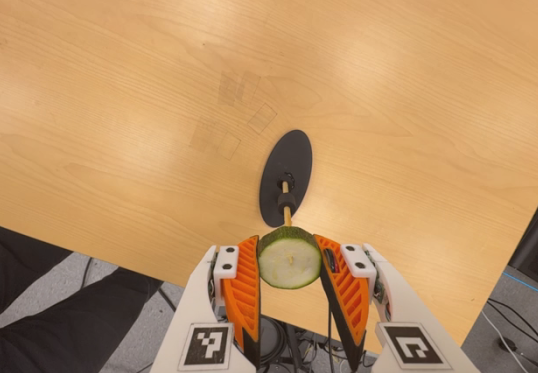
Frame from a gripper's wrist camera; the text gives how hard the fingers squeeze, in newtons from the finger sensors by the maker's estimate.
{"total": 10.7, "left": 10.7, "right": 10.8}